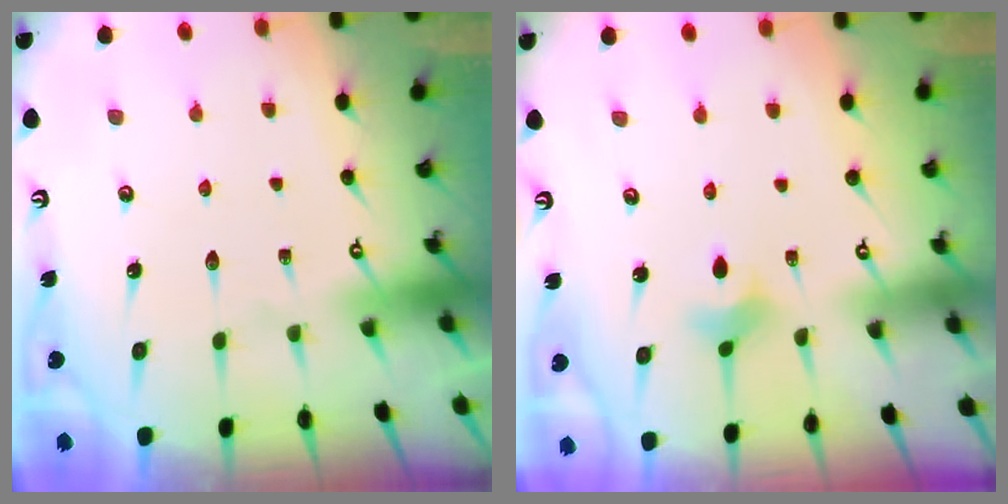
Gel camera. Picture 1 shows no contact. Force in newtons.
{"total": 4.4, "press": 4.3, "slide": 0.8}